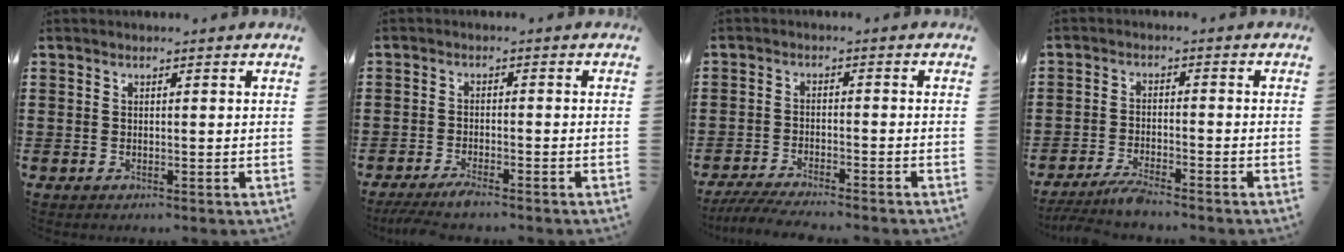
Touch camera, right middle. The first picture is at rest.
{"total": 2.8, "force": [-2.4, 0.1, 1.5], "torque": [-0.033, -0.004, -0.047]}
{"total": 4.1, "force": [-3.9, -0.1, 1.4], "torque": [-0.030, -0.010, -0.077]}
{"total": 3.6, "force": [-3.3, 0.1, 1.6], "torque": [-0.042, -0.008, -0.067]}